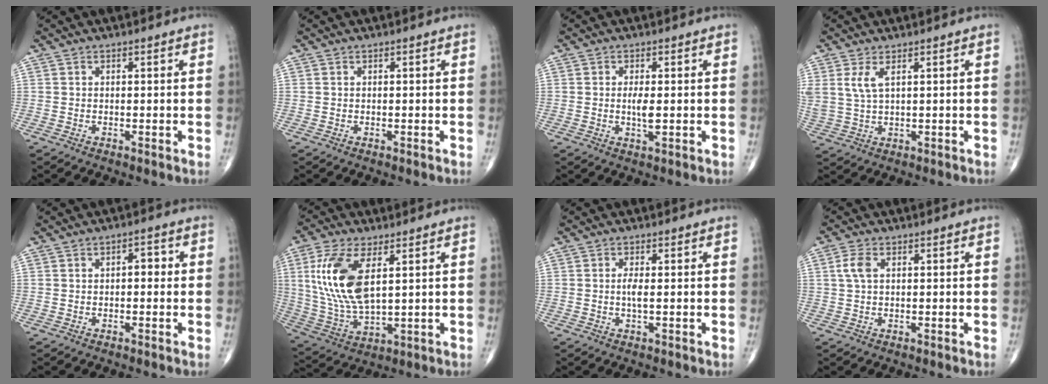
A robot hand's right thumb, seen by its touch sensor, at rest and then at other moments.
{"total": 0.0}
{"total": 3.0, "force": [-0.1, 0.8, 2.9], "torque": [-0.057, -0.007, -0.004]}
{"total": 4.3, "force": [1.9, 1.6, 3.6], "torque": [-0.090, -0.005, 0.048]}
{"total": 2.5, "force": [0.1, 1.4, 2.0], "torque": [-0.020, 0.008, -0.004]}
{"total": 15.0, "force": [4.1, 6.8, 12.8], "torque": [-0.276, -0.014, 0.091]}
{"total": 2.0, "force": [0.0, 0.3, 2.0], "torque": [-0.044, -0.004, -0.003]}
{"total": 3.2, "force": [0.8, 1.7, 2.6], "torque": [-0.065, 0.009, 0.014]}